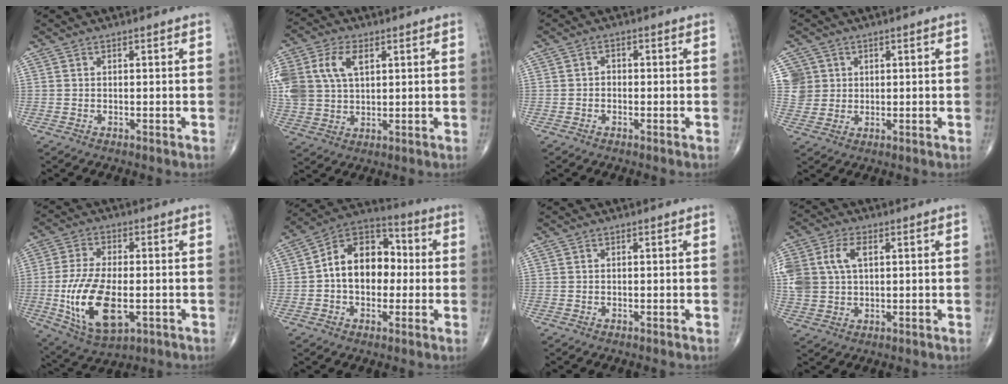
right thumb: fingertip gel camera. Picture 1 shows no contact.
{"total": 15.6, "force": [4.7, 10.4, 10.7], "torque": [-0.258, 0.013, 0.094]}
{"total": 1.3, "force": [-0.5, 1.0, 0.6], "torque": [-0.001, 0.006, -0.013]}
{"total": 5.0, "force": [1.6, 4.7, 0.2], "torque": [0.024, -0.005, 0.031]}
{"total": 15.7, "force": [-3.1, 7.8, 13.2], "torque": [-0.260, -0.004, -0.042]}
{"total": 14.4, "force": [0.1, 10.1, 10.3], "torque": [-0.126, 0.038, -0.011]}
{"total": 0.0}
{"total": 13.1, "force": [3.0, 9.0, 9.0], "torque": [-0.225, 0.010, 0.061]}